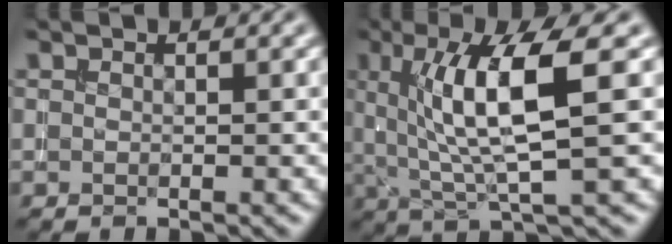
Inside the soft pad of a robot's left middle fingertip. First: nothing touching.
{"total": 8.3, "force": [1.8, 1.9, 7.8], "torque": [-0.132, -0.006, 0.033]}